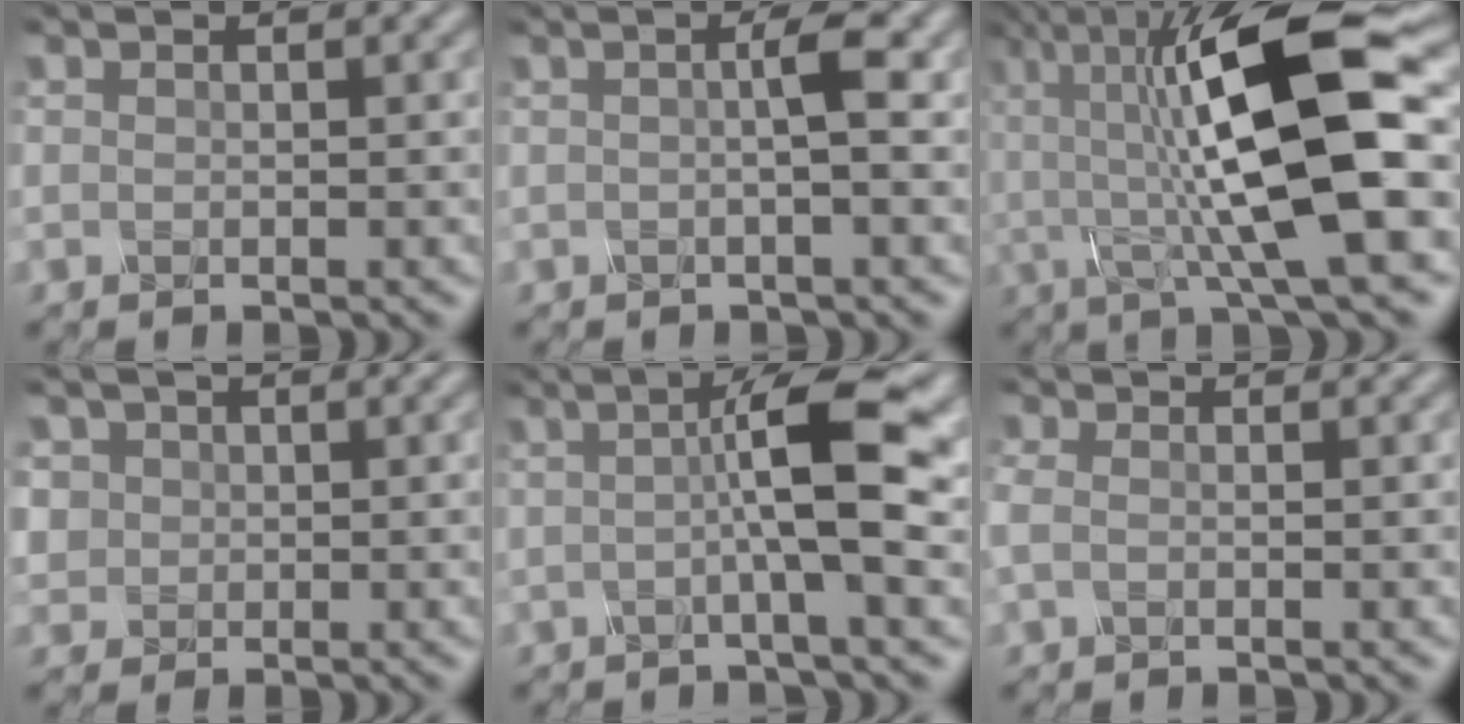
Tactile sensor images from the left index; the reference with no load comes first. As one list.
[{"total": 2.6, "force": [0.1, 0.4, 2.5], "torque": [-0.039, 0.004, -0.003]}, {"total": 13.1, "force": [1.5, 3.6, 12.5], "torque": [-0.217, 0.007, 0.022]}, {"total": 3.3, "force": [1.2, 2.9, 1.0], "torque": [-0.022, 0.013, 0.020]}, {"total": 7.5, "force": [0.6, 1.4, 7.4], "torque": [-0.108, 0.011, 0.000]}, {"total": 1.3, "force": [-0.2, 0.8, 1.0], "torque": [-0.029, 0.001, -0.010]}]